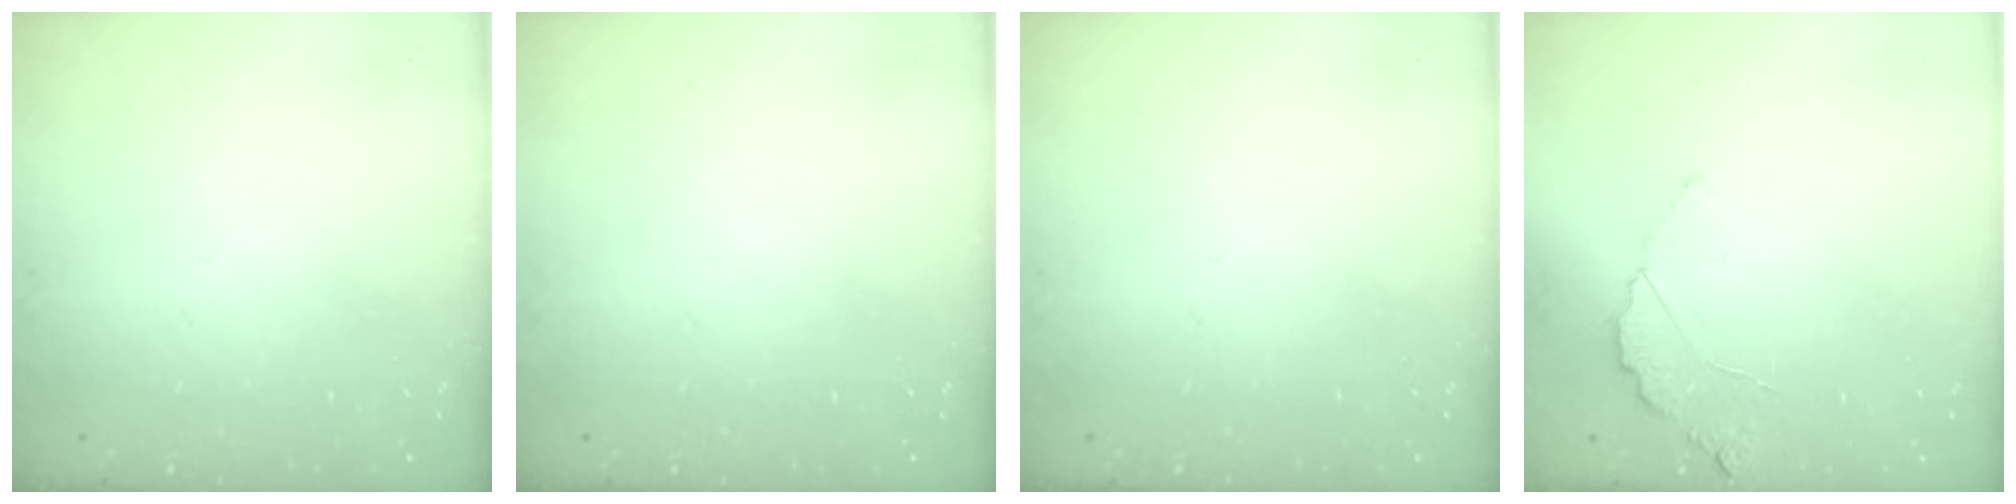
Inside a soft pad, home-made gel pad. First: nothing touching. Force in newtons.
{"total": 0.0}
{"total": 0.0}
{"total": 2.9, "press": 2.9, "slide": 0.3}